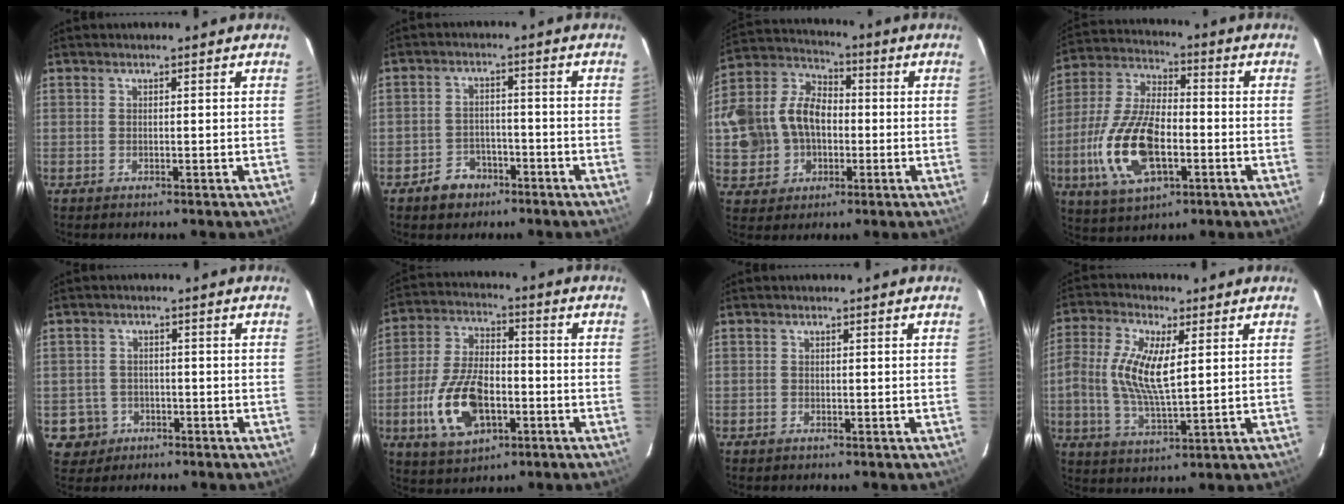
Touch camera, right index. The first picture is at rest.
{"total": 5.6, "force": [-3.8, 3.9, 1.3], "torque": [-0.042, 0.016, -0.053]}
{"total": 17.0, "force": [-1.8, 14.0, 9.4], "torque": [-0.246, 0.039, -0.022]}
{"total": 17.3, "force": [-4.9, 8.1, 14.5], "torque": [-0.316, -0.006, -0.089]}
{"total": 5.2, "force": [-1.9, 4.8, 0.2], "torque": [-0.015, 0.021, -0.026]}
{"total": 14.6, "force": [-4.8, 7.9, 11.3], "torque": [-0.240, 0.003, -0.078]}
{"total": 0.6, "force": [-0.5, 0.4, 0.0], "torque": [-0.002, 0.000, -0.010]}
{"total": 11.0, "force": [1.4, 3.9, 10.1], "torque": [-0.208, 0.004, 0.024]}